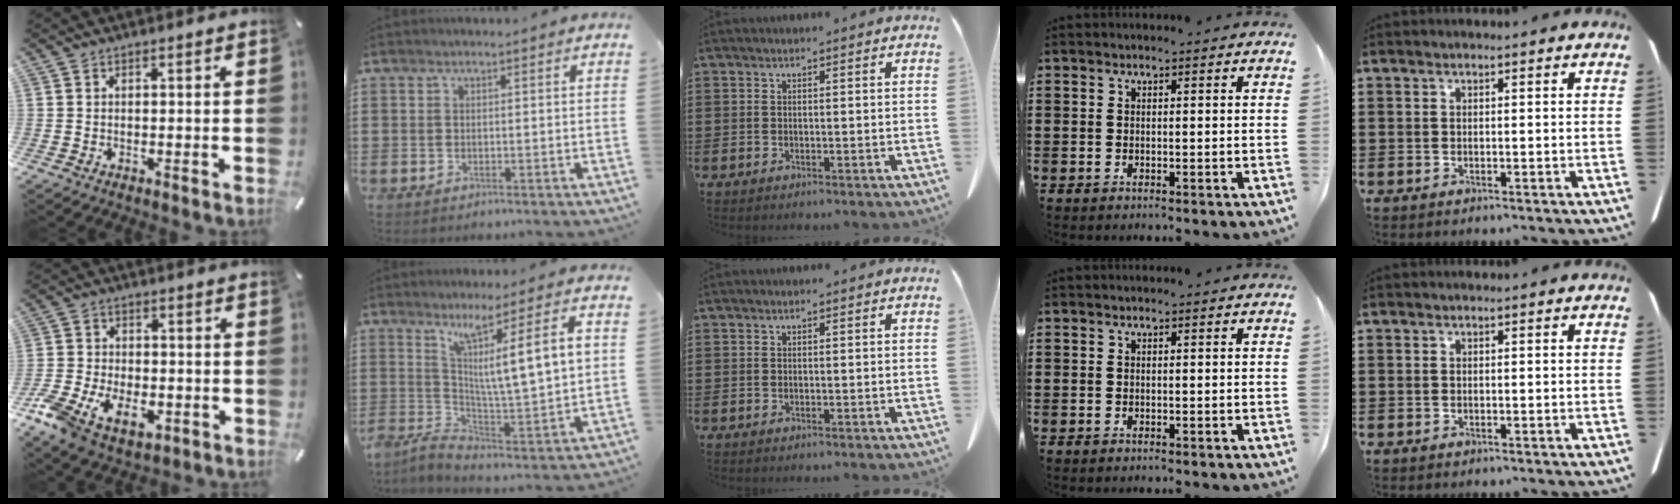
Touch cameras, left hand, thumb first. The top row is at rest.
{"thumb": {"total": 10.6, "force": [-4.8, 6.8, 6.5], "torque": [-0.134, 0.014, -0.088]}, "index": {"total": 9.9, "force": [3.1, 1.2, 9.3], "torque": [-0.161, -0.012, 0.041]}}